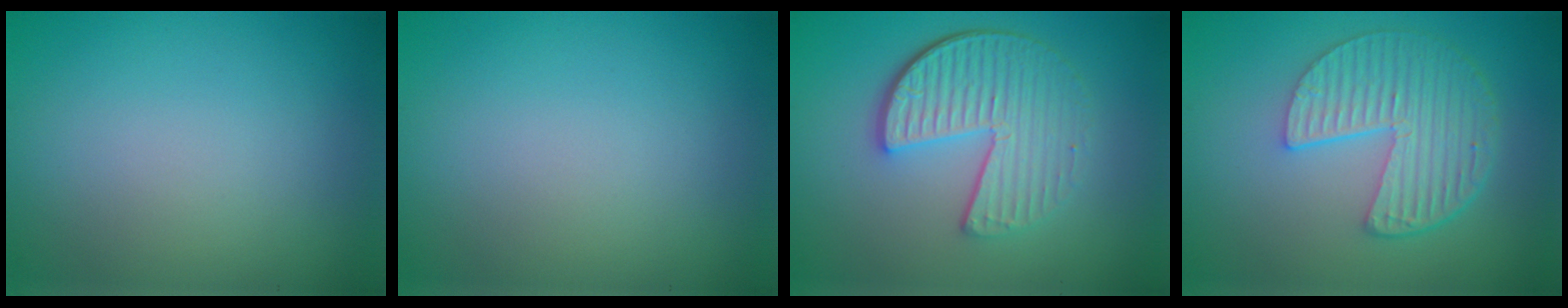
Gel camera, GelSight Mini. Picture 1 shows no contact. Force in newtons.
{"total": 0.0}
{"total": 5.5, "press": 4.1, "slide": 3.6}
{"total": 5.8, "press": 4.2, "slide": 4.0}